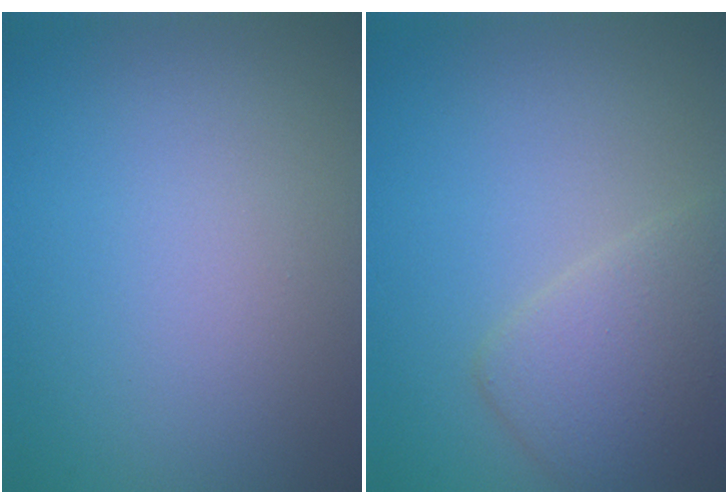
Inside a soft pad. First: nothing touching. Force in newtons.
{"total": 3.7, "press": 3.7, "slide": 0.2}